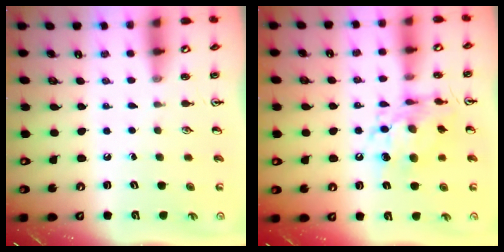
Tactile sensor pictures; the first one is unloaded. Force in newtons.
{"total": 10.9, "press": 10.9, "slide": 1.1}